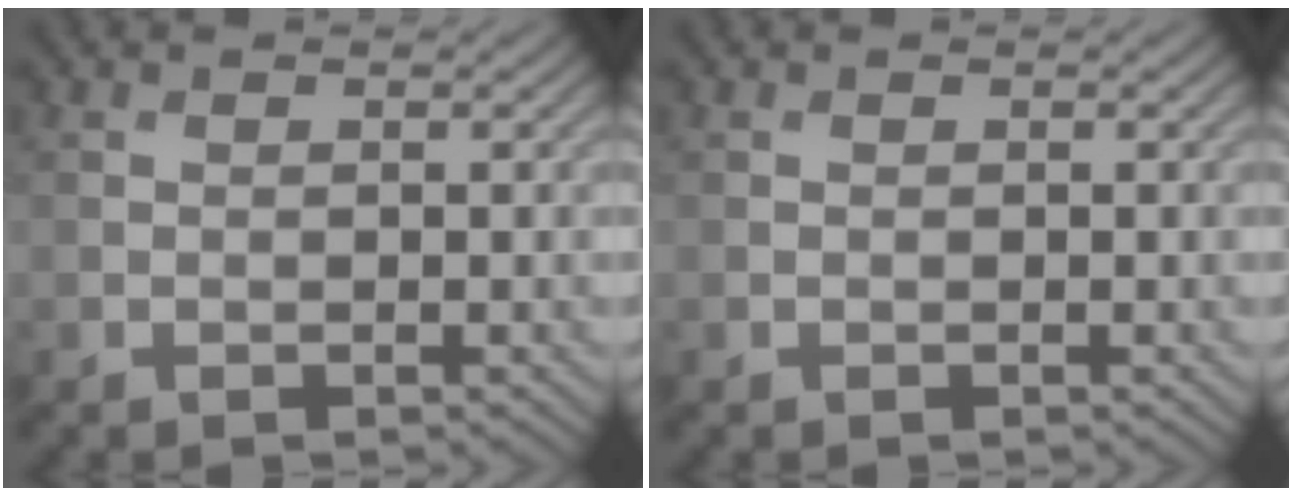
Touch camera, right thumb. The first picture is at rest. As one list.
[{"total": 0.0}]